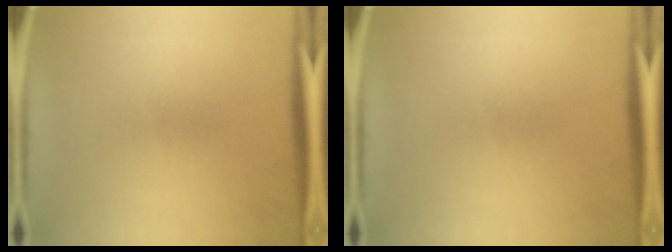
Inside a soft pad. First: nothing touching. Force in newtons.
{"total": 0.0}